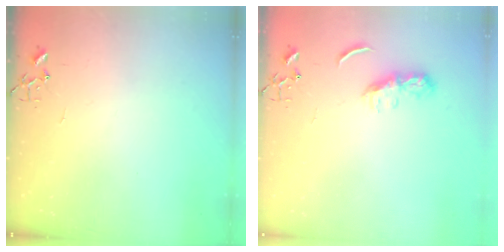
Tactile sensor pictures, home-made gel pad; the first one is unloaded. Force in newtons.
{"total": 6.5, "press": 6.4, "slide": 0.6}